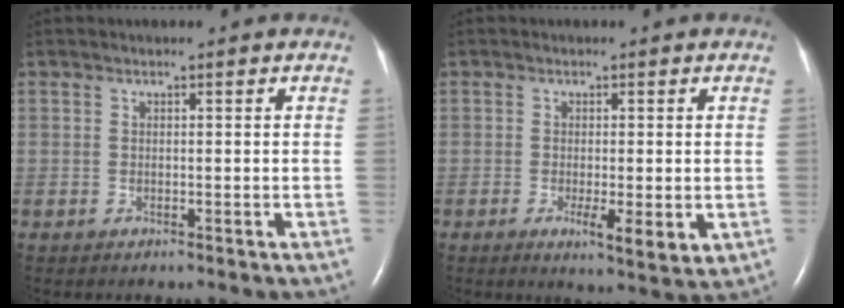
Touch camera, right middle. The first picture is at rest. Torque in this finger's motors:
{"motor_torque": [0.66, -0.31, 0.08, 0.04]}